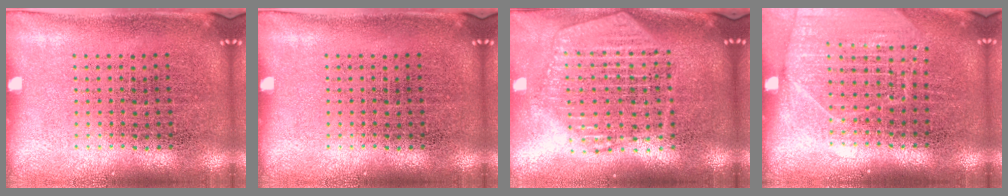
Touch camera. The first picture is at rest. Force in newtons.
{"total": 0.0}
{"total": 2.3, "press": 2.0, "slide": 1.1}
{"total": 1.6, "press": 1.6, "slide": 0.3}